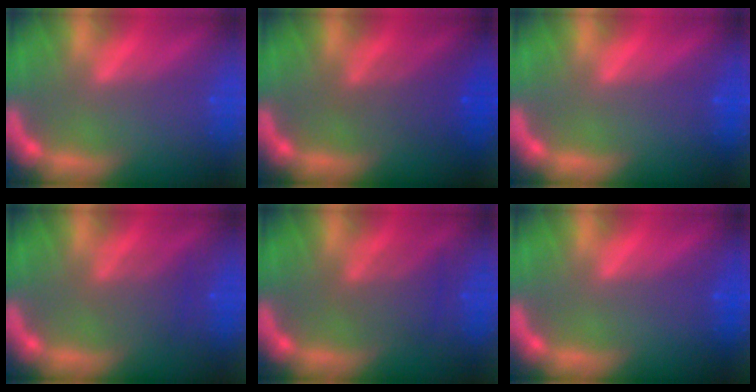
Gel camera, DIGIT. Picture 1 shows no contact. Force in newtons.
{"total": 3.0}
{"total": 0.0}
{"total": 2.5}
{"total": 3.0}
{"total": 0.0}